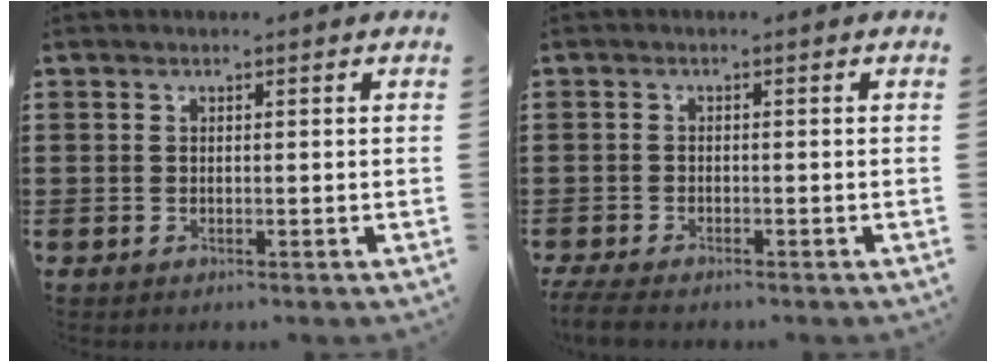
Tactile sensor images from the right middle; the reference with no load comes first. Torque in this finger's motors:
{"motor_torque": [0.37, 0.33, 0.39, 0.12]}